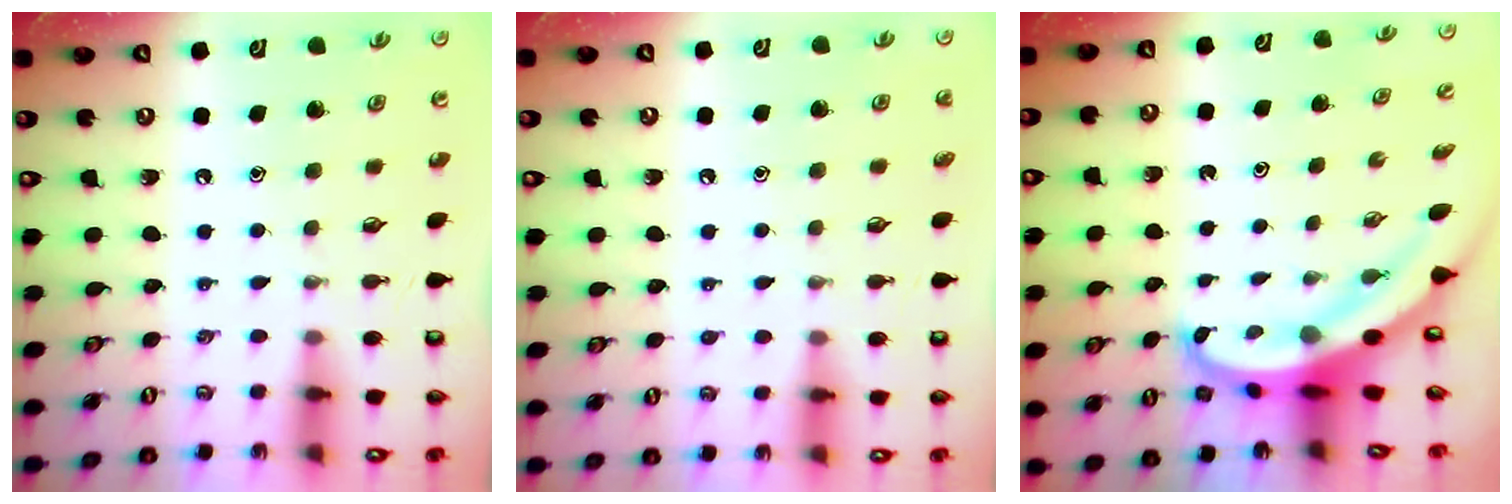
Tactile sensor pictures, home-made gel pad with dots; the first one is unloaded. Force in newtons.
{"total": 2.0, "press": 2.0, "slide": 0.2}
{"total": 6.8, "press": 6.8, "slide": 0.7}